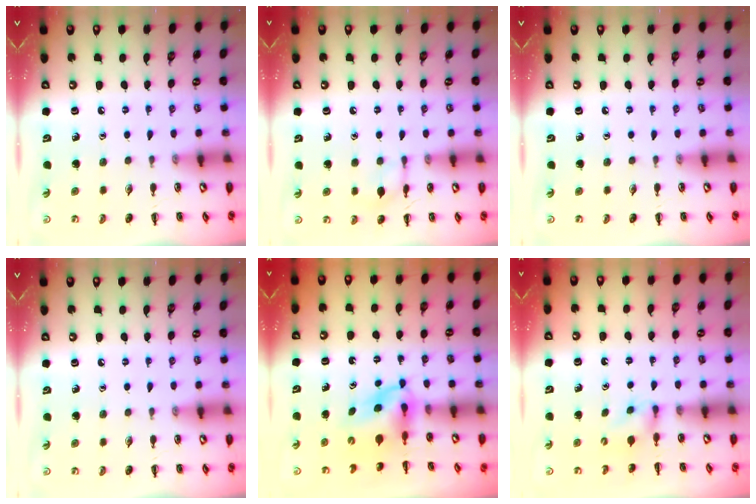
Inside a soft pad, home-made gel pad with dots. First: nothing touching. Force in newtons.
{"total": 7.7, "press": 7.6, "slide": 0.4}
{"total": 0.0}
{"total": 0.0}
{"total": 5.8, "press": 5.8, "slide": 1.0}
{"total": 2.8, "press": 2.5, "slide": 1.3}